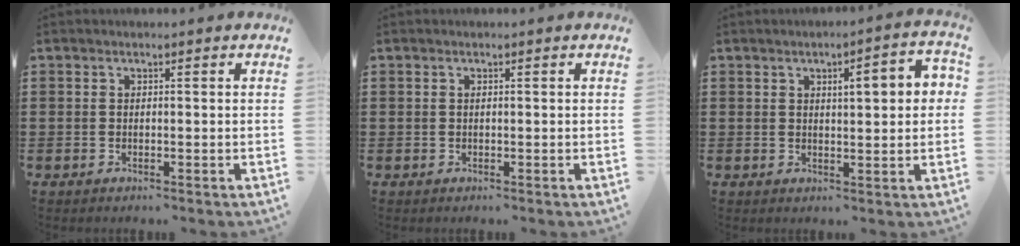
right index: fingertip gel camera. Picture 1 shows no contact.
{"total": 0.0}
{"total": 4.3, "force": [0.9, 1.0, 4.1], "torque": [-0.061, -0.001, 0.007]}